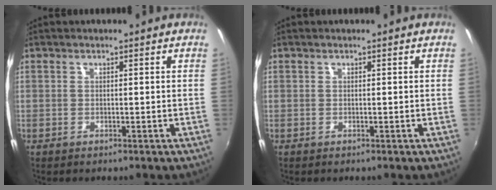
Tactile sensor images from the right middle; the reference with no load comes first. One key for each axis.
{"total": 0.0}